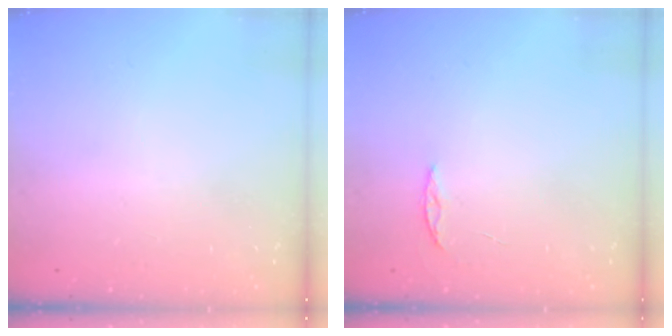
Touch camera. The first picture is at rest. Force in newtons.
{"total": 2.4, "press": 2.4, "slide": 0.2}